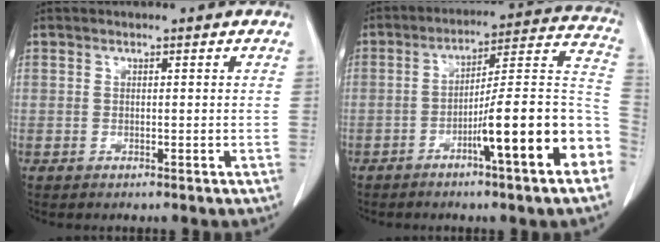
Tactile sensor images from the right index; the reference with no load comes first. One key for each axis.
{"total": 16.9, "fx": -6.9, "fy": 0.8, "fz": 15.4, "tx": -0.175, "ty": 0.025, "tz": -0.100}